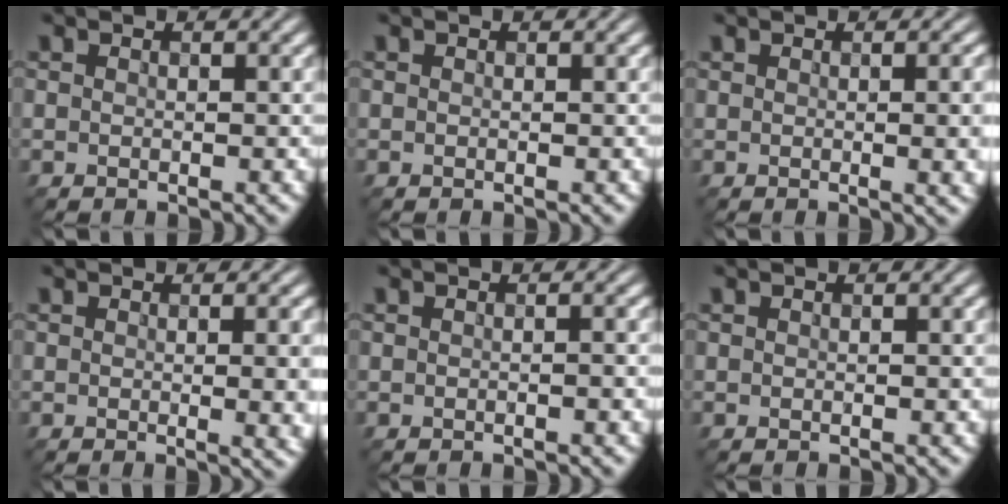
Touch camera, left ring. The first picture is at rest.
{"total": 0.0}
{"total": 4.6, "force": [0.1, 1.7, 4.2], "torque": [-0.034, 0.001, 0.008]}
{"total": 5.0, "force": [0.1, 1.8, 4.6], "torque": [-0.037, -0.006, 0.012]}
{"total": 0.9, "force": [-0.1, 0.2, 0.9], "torque": [-0.010, -0.001, -0.006]}
{"total": 0.0}